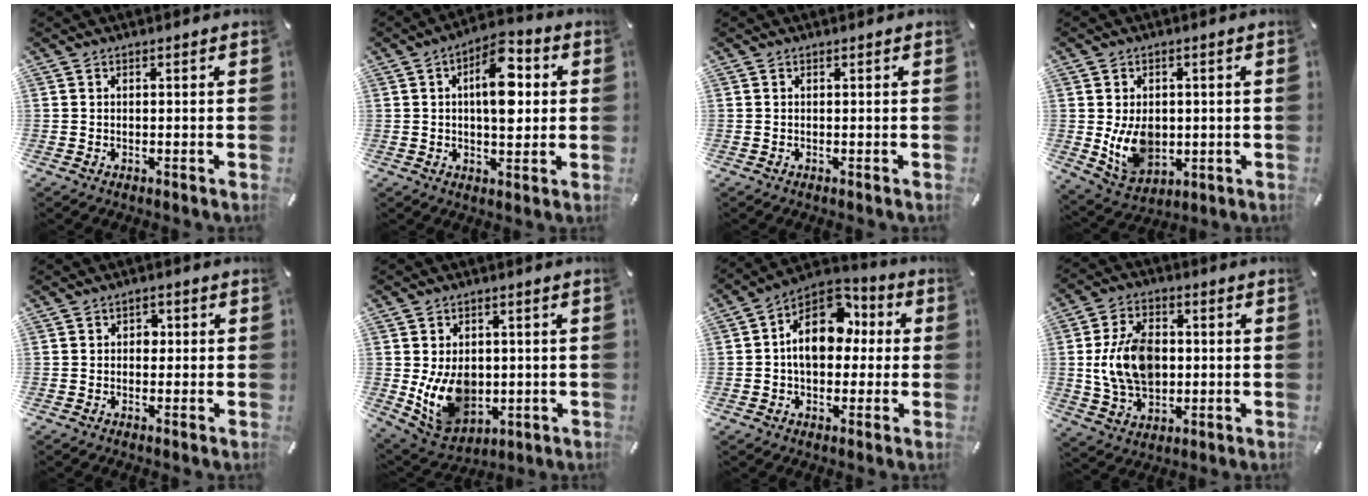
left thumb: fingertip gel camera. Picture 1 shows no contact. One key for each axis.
{"total": 11.7, "fx": 2.4, "fy": 5.9, "fz": 9.9, "tx": -0.142, "ty": -0.010, "tz": 0.037}
{"total": 0.0}
{"total": 9.9, "fx": -0.5, "fy": 7.7, "fz": 6.1, "tx": -0.119, "ty": -0.003, "tz": -0.009}
{"total": 2.2, "fx": -0.1, "fy": 1.8, "fz": 1.2, "tx": -0.010, "ty": 0.002, "tz": -0.010}
{"total": 11.9, "fx": -1.0, "fy": 9.4, "fz": 7.3, "tx": -0.144, "ty": -0.007, "tz": -0.013}
{"total": 14.6, "fx": 1.8, "fy": 10.5, "fz": 10.1, "tx": -0.162, "ty": -0.007, "tz": 0.030}
{"total": 13.2, "fx": 0.2, "fy": 9.8, "fz": 8.8, "tx": -0.175, "ty": 0.009, "tz": 0.004}